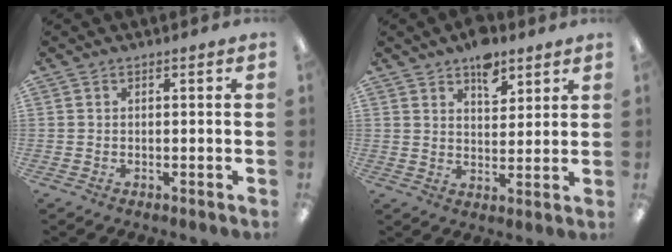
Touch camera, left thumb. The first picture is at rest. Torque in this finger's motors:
{"motor_torque": [1.00, 0.65, 0.89, -0.81, 0.01]}